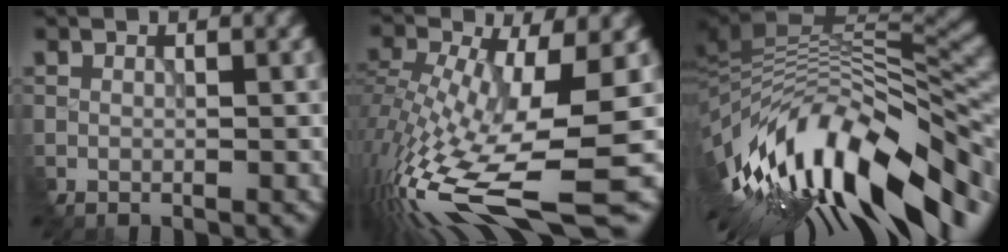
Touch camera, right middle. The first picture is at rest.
{"total": 14.2, "force": [-4.1, 4.3, 12.9], "torque": [-0.270, -0.010, -0.067]}
{"total": 14.5, "force": [-5.9, 5.6, 12.0], "torque": [-0.210, 0.012, -0.095]}